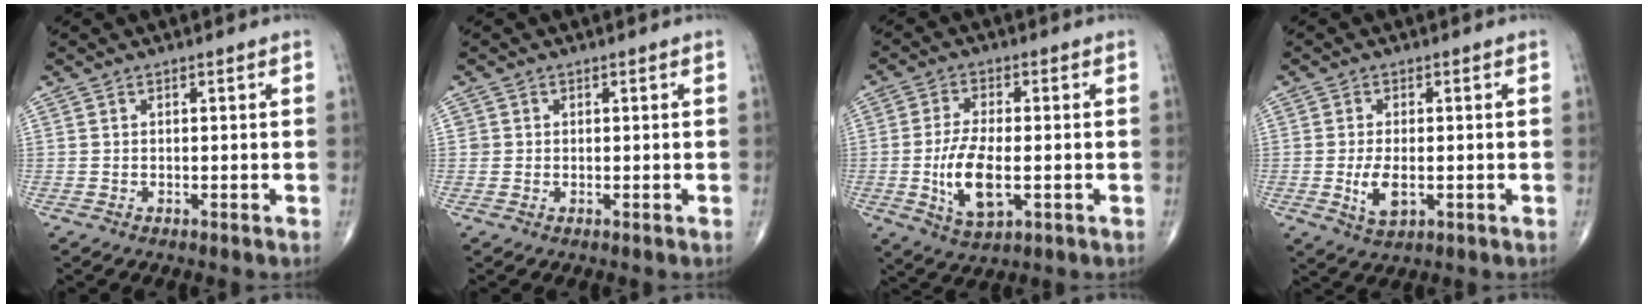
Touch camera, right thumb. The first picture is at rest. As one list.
[{"total": 0.9, "force": [0.1, 0.9, 0.0], "torque": [0.009, 0.004, 0.000]}, {"total": 9.8, "force": [-1.8, 4.2, 8.6], "torque": [-0.169, -0.004, -0.028]}, {"total": 5.2, "force": [-0.9, 2.5, 4.4], "torque": [-0.085, -0.010, -0.011]}]